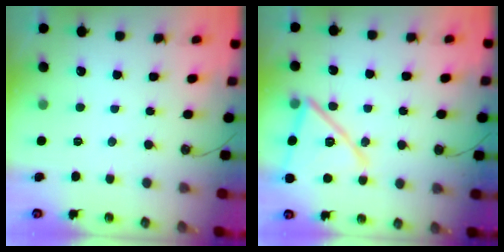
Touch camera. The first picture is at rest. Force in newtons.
{"total": 17.4, "press": 17.3, "slide": 1.3}